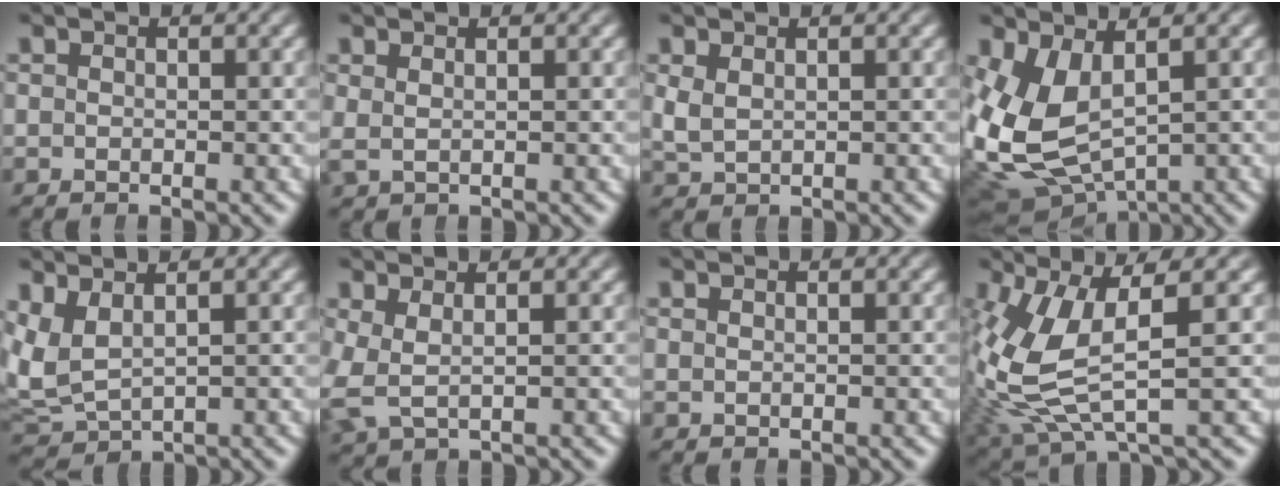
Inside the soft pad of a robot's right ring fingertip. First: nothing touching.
{"total": 0.8, "force": [0.7, 0.0, 0.4], "torque": [-0.018, -0.008, 0.019]}
{"total": 1.7, "force": [0.7, 1.3, 0.9], "torque": [-0.033, -0.013, 0.025]}
{"total": 10.4, "force": [-0.1, 8.4, 6.1], "torque": [-0.175, -0.041, 0.015]}
{"total": 6.4, "force": [0.9, 5.4, 3.2], "torque": [-0.121, -0.025, 0.030]}
{"total": 3.3, "force": [0.3, 2.6, 2.1], "torque": [-0.080, -0.023, 0.016]}
{"total": 0.0}
{"total": 6.6, "force": [0.7, 3.2, 5.7], "torque": [-0.139, -0.016, 0.026]}